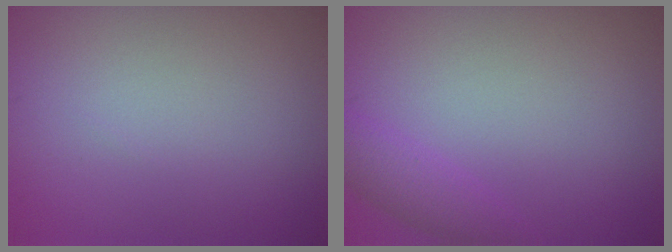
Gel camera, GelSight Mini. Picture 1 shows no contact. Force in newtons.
{"total": 2.1, "press": 2.1, "slide": 0.2}